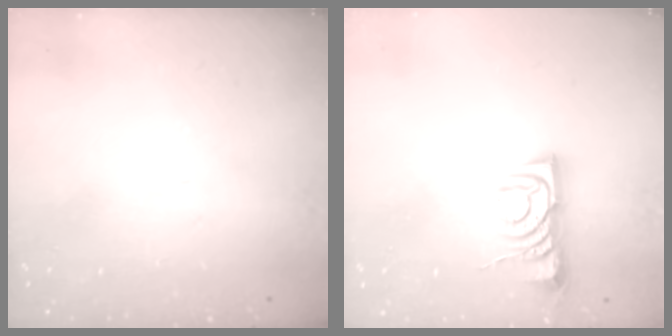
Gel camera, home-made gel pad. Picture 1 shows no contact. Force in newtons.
{"total": 5.5, "press": 5.4, "slide": 0.7}